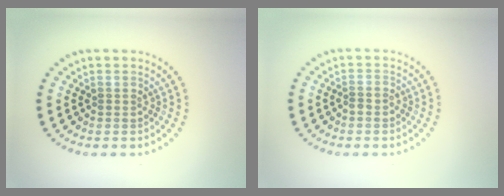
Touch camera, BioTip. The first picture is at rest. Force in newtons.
{"total": 0.7, "press": 0.4, "slide": 0.5}